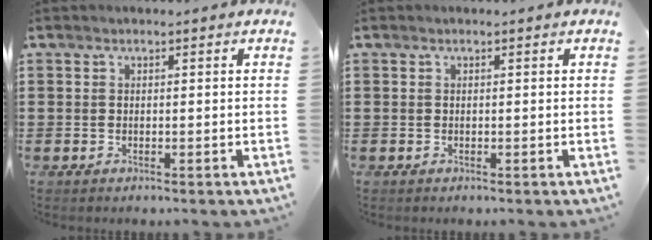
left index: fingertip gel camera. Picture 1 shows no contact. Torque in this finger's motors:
{"motor_torque": [0.00, 0.00, 0.00, 0.01]}